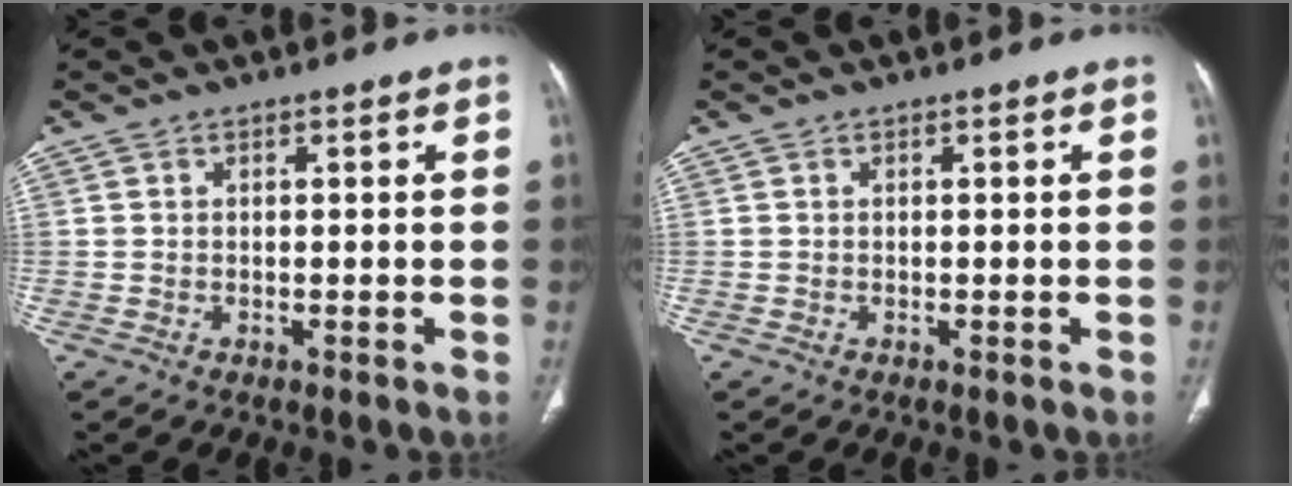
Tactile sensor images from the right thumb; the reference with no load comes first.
{"total": 0.0}